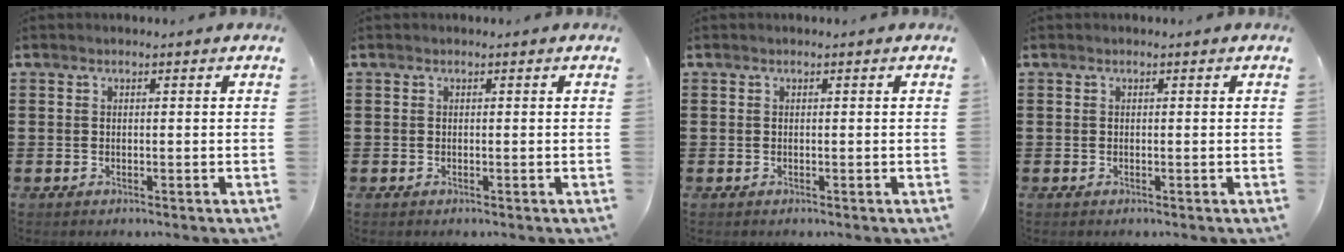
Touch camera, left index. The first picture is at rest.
{"total": 0.0}
{"total": 0.0}
{"total": 0.0}